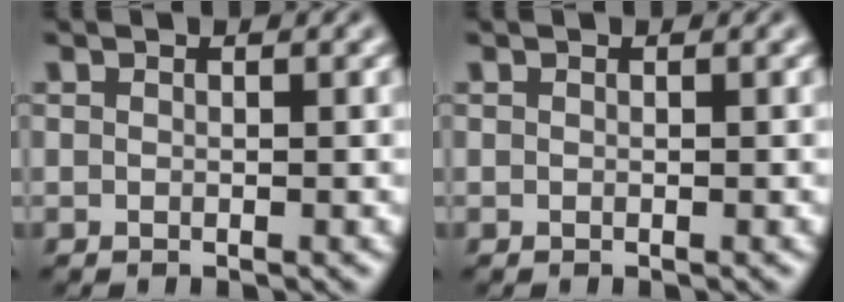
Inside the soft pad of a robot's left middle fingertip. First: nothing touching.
{"total": 0.0}